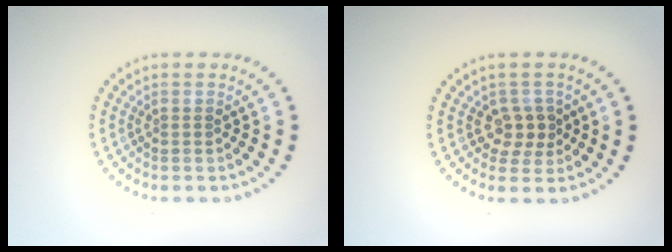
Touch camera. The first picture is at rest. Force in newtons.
{"total": 2.2, "press": 2.0, "slide": 1.1}